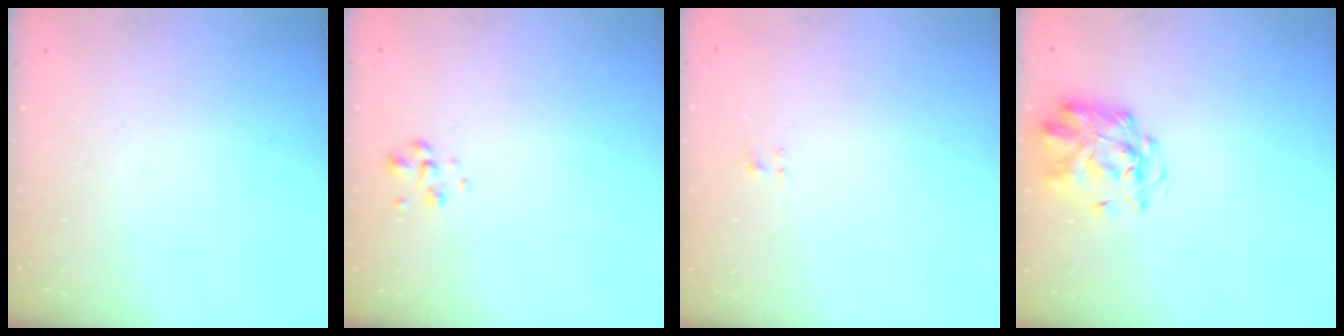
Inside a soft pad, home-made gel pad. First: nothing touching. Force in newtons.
{"total": 1.8, "press": 1.7, "slide": 0.5}
{"total": 0.9, "press": 0.5, "slide": 0.7}
{"total": 2.8, "press": 2.7, "slide": 0.8}